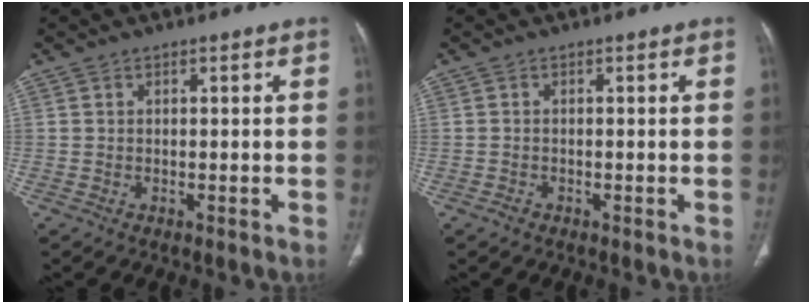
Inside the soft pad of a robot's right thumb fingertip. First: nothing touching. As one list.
[{"total": 0.8, "force": [-0.5, 0.5, 0.2], "torque": [-0.007, 0.001, -0.013]}]